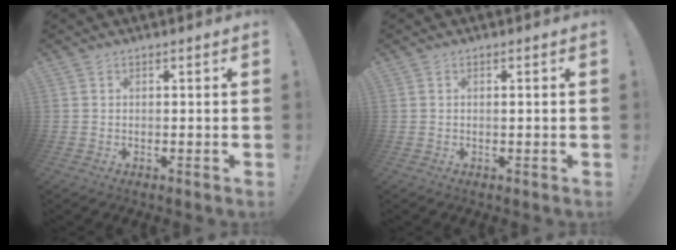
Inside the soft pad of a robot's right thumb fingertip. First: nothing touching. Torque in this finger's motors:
{"motor_torque": [-0.13, -0.26, 0.00, 0.06, 0.02]}